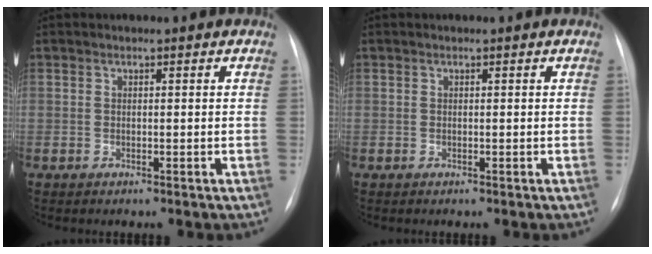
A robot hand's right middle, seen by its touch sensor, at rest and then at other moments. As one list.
[{"total": 0.0}]